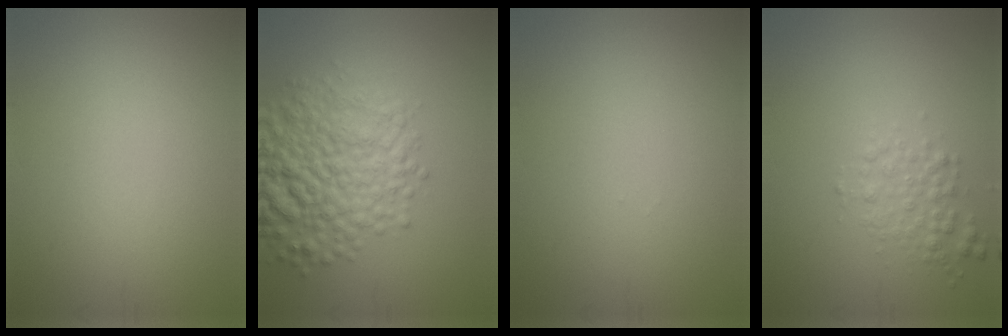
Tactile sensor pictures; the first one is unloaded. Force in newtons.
{"total": 8.0, "press": 8.0, "slide": 0.3}
{"total": 0.0}
{"total": 2.2, "press": 2.2, "slide": 0.0}